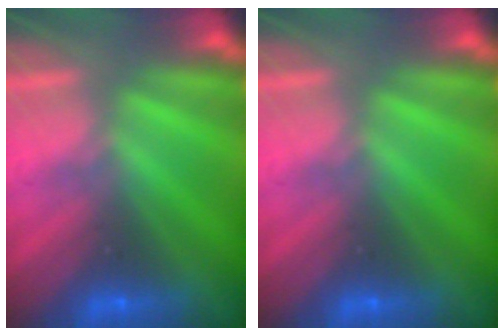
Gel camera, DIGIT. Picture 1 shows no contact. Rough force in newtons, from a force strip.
{"total": 0.0}